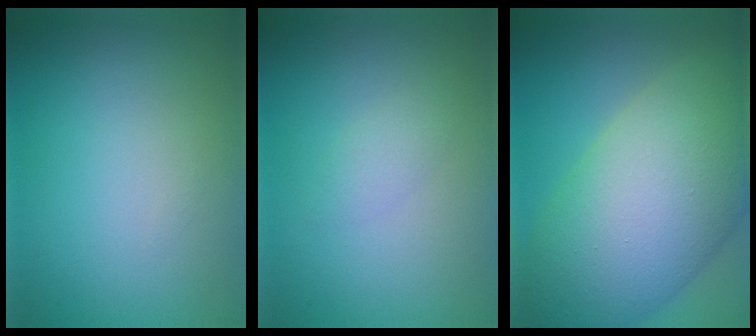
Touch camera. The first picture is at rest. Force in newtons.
{"total": 1.2, "press": 1.2, "slide": 0.1}
{"total": 14.5, "press": 14.5, "slide": 0.6}